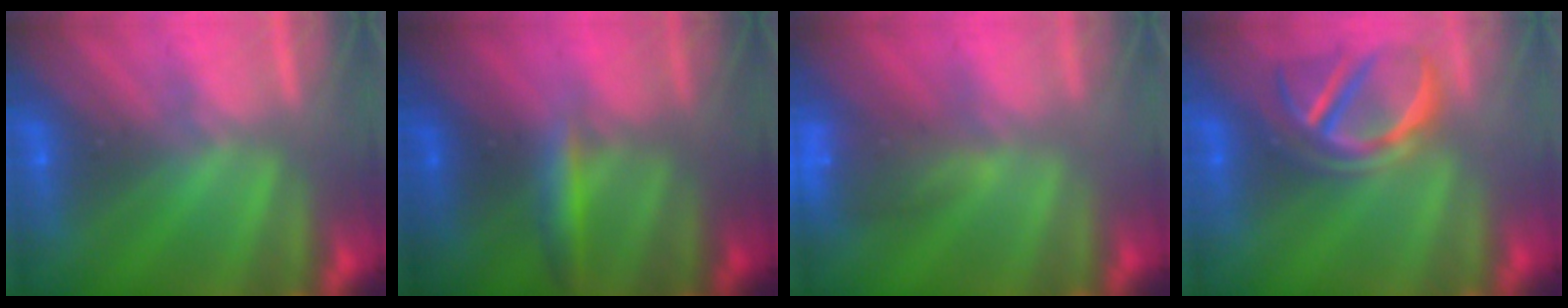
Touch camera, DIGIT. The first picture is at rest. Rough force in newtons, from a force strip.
{"total": 2.7}
{"total": 9.1}
{"total": 3.8}